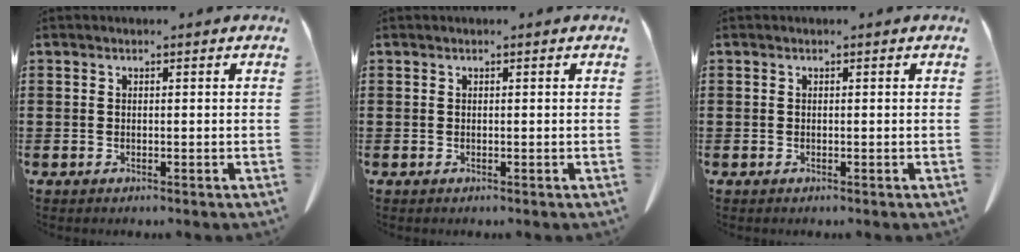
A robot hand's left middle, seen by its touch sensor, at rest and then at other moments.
{"total": 0.0}
{"total": 0.0}